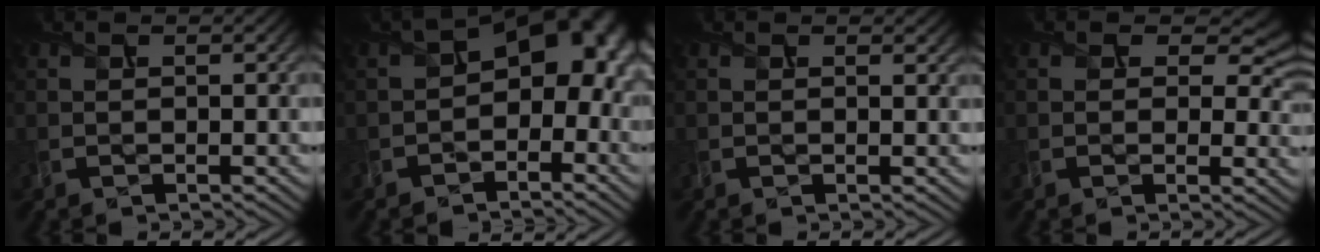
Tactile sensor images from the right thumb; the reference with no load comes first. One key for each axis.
{"total": 9.8, "fx": -1.2, "fy": 6.4, "fz": 7.4, "tx": -0.096, "ty": 0.008, "tz": -0.032}
{"total": 0.8, "fx": 0.6, "fy": 0.3, "fz": 0.5, "tx": -0.011, "ty": -0.002, "tz": 0.010}
{"total": 6.2, "fx": 2.2, "fy": 4.2, "fz": 3.9, "tx": -0.057, "ty": -0.009, "tz": 0.029}